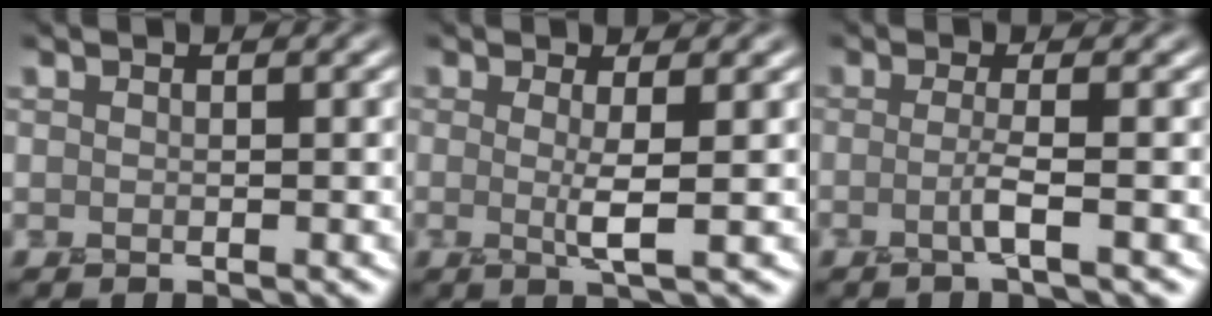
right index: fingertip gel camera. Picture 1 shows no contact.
{"total": 2.3, "force": [0.0, 0.3, 2.3], "torque": [-0.043, -0.008, -0.006]}
{"total": 1.9, "force": [-0.6, 0.2, 1.8], "torque": [-0.032, -0.005, -0.020]}